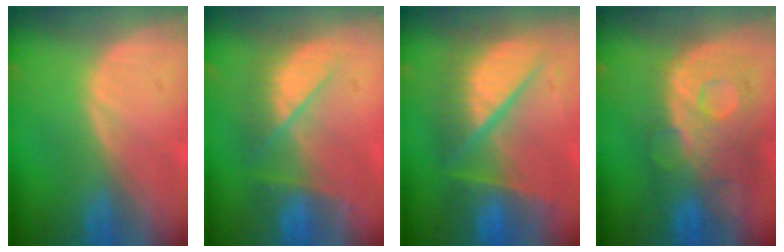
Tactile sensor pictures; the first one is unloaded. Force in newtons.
{"total": 7.2, "press": 6.9, "slide": 2.0}
{"total": 11.0, "press": 11.0, "slide": 1.3}
{"total": 11.3, "press": 9.7, "slide": 5.7}